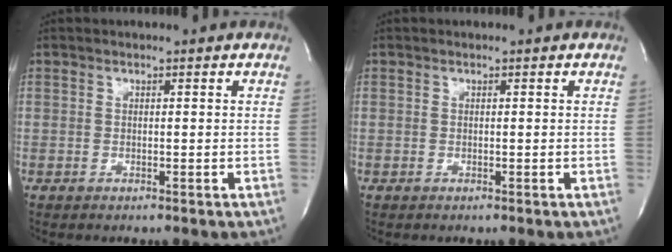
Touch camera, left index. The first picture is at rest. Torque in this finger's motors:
{"motor_torque": [0.00, 0.00, 0.00, 0.00]}